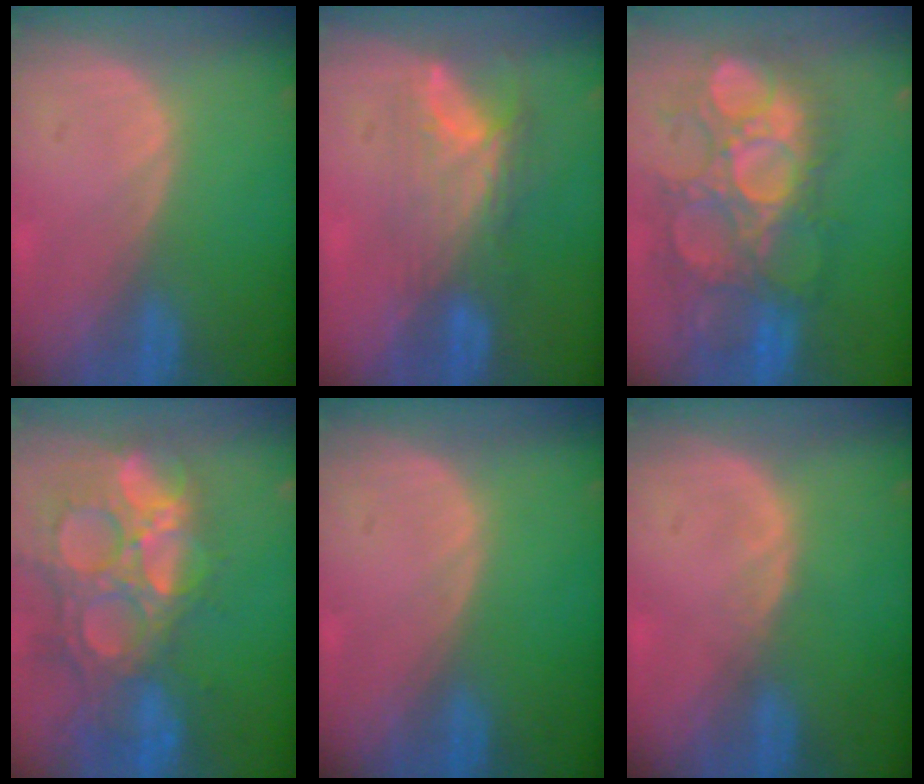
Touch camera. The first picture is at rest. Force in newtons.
{"total": 8.0, "press": 6.6, "slide": 4.5}
{"total": 11.8, "press": 11.2, "slide": 3.7}
{"total": 14.3, "press": 12.2, "slide": 7.6}
{"total": 0.0}
{"total": 0.9, "press": 0.9, "slide": 0.2}